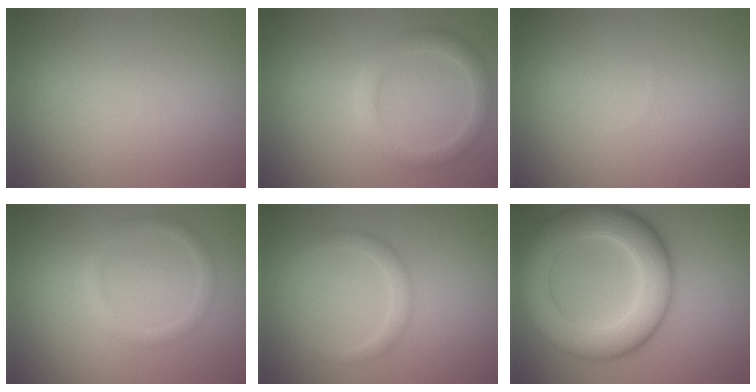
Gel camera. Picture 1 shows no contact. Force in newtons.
{"total": 2.7, "press": 2.7, "slide": 0.2}
{"total": 0.0}
{"total": 1.6, "press": 1.6, "slide": 0.1}
{"total": 1.7, "press": 1.7, "slide": 0.1}
{"total": 9.4, "press": 9.4, "slide": 0.2}